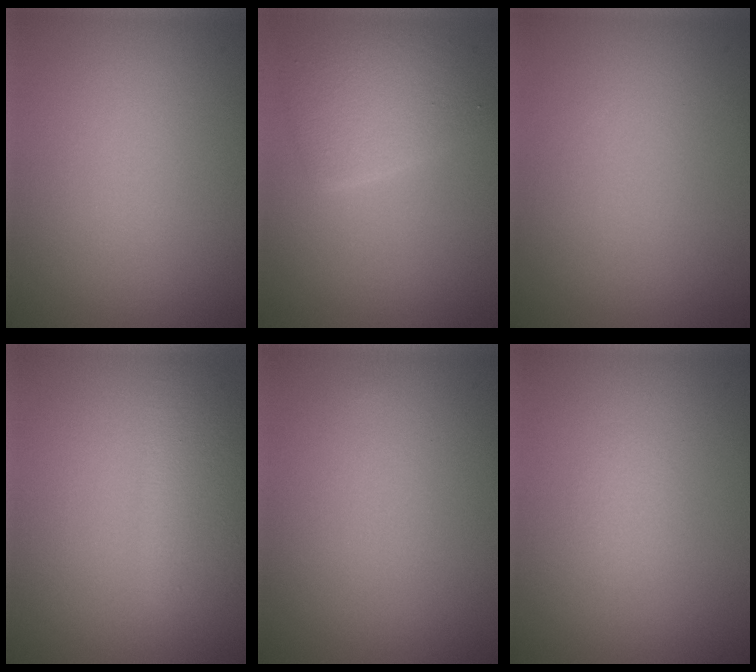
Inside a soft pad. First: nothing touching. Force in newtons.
{"total": 4.1, "press": 4.1, "slide": 0.1}
{"total": 0.0}
{"total": 3.4, "press": 3.4, "slide": 0.1}
{"total": 0.0}
{"total": 0.6, "press": 0.6, "slide": 0.1}